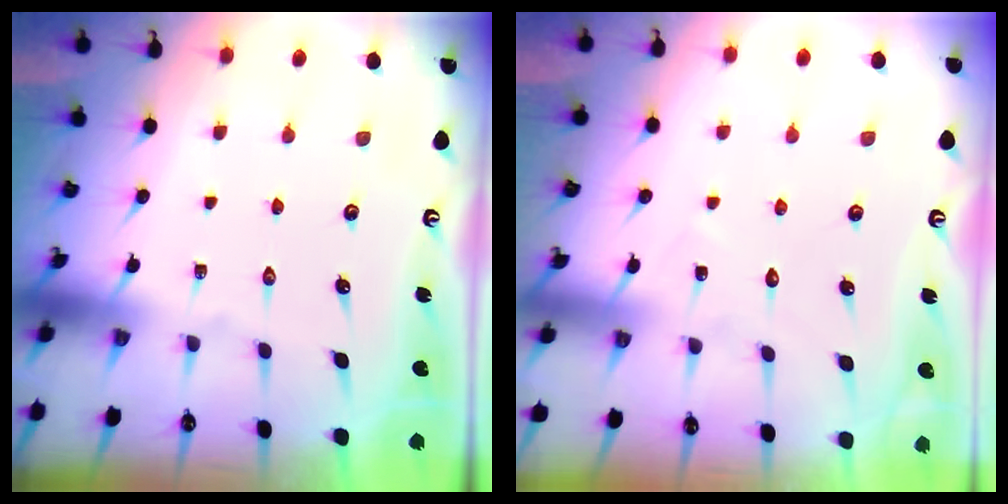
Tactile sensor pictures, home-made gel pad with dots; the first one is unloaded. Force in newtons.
{"total": 4.8, "press": 4.7, "slide": 0.5}